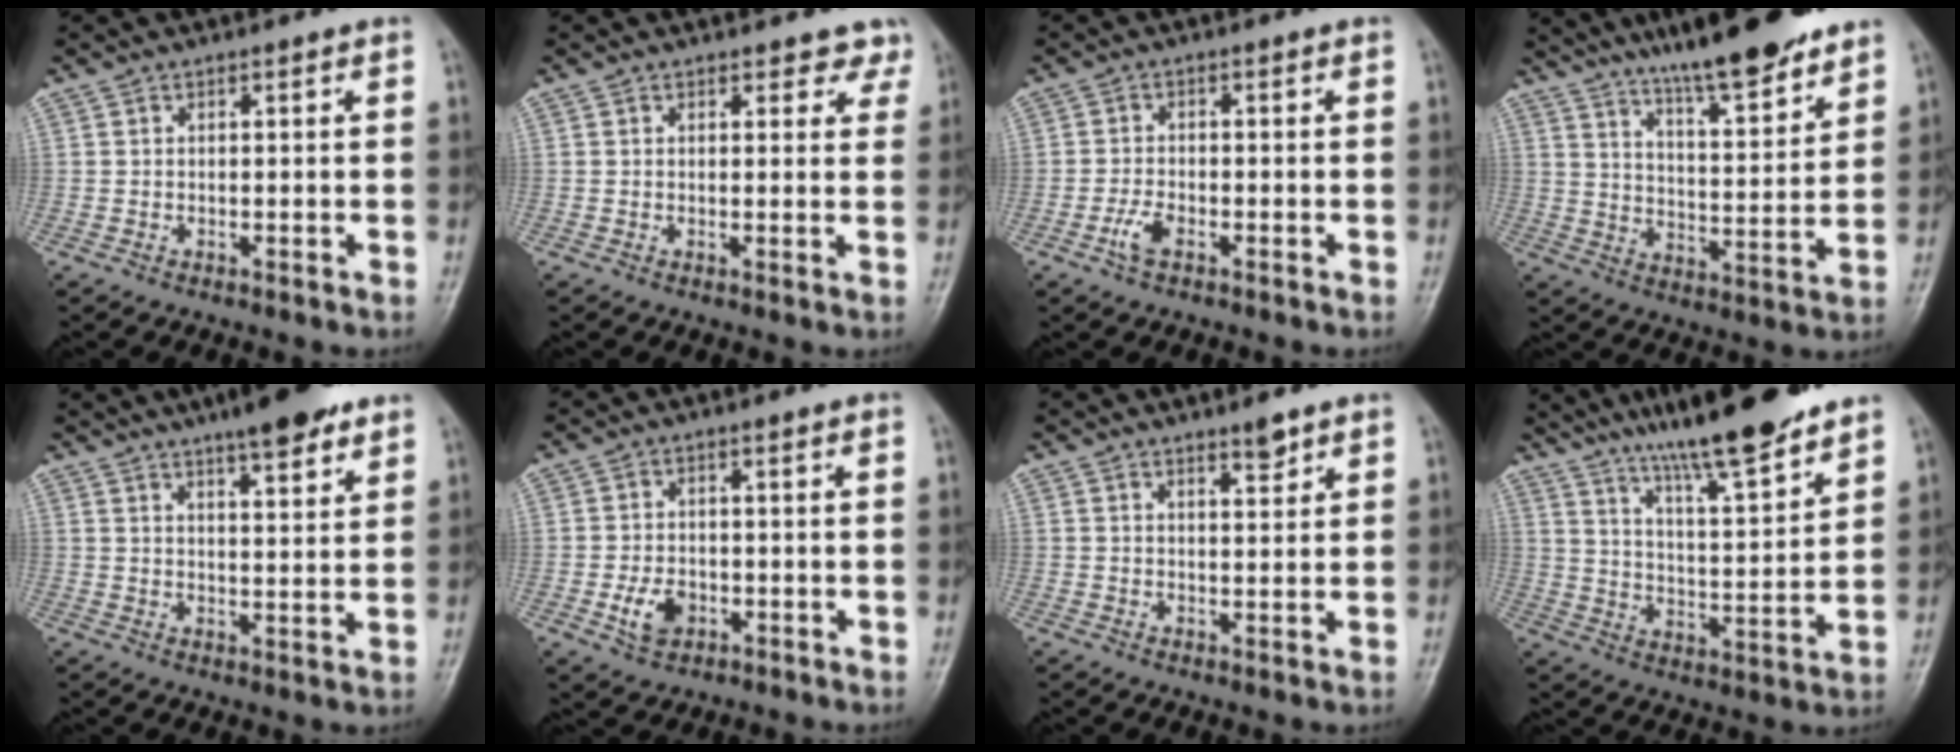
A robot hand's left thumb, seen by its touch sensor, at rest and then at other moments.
{"total": 3.7, "force": [3.2, 1.8, 0.6], "torque": [0.027, -0.016, 0.021]}
{"total": 3.0, "force": [-1.5, 1.4, 2.2], "torque": [-0.050, 0.010, -0.031]}
{"total": 16.3, "force": [12.4, 3.2, 10.0], "torque": [-0.132, -0.068, 0.200]}
{"total": 10.2, "force": [7.0, 2.5, 6.9], "torque": [-0.082, -0.031, 0.101]}
{"total": 4.8, "force": [-1.5, 3.4, 3.1], "torque": [-0.051, 0.005, -0.024]}
{"total": 2.9, "force": [2.2, 0.7, 1.8], "torque": [-0.021, -0.018, 0.036]}
{"total": 17.2, "force": [13.3, 2.5, 10.7], "torque": [-0.152, -0.069, 0.220]}